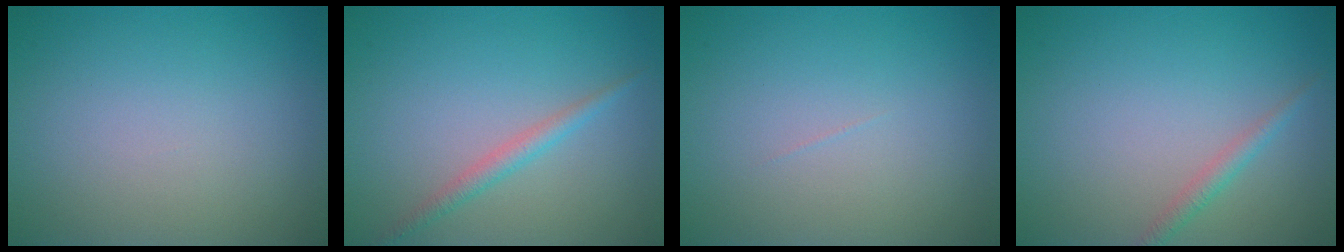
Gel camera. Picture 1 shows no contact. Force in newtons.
{"total": 1.6, "press": 1.6, "slide": 0.0}
{"total": 0.0}
{"total": 1.4, "press": 1.4, "slide": 0.1}